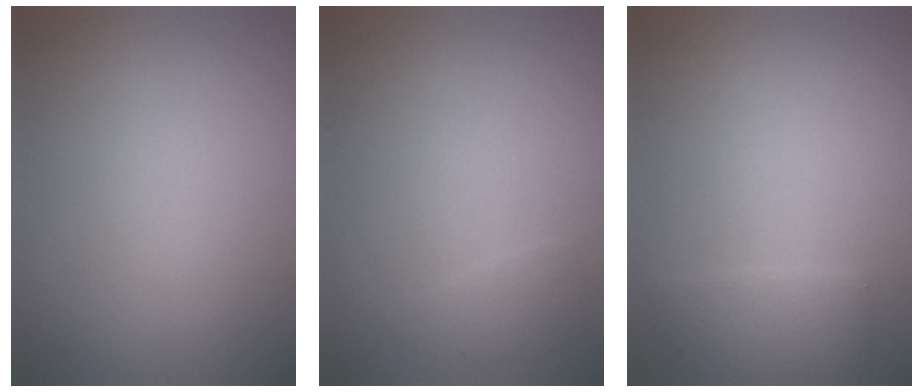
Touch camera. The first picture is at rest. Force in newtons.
{"total": 1.1, "press": 1.1, "slide": 0.0}
{"total": 2.0, "press": 2.0, "slide": 0.1}